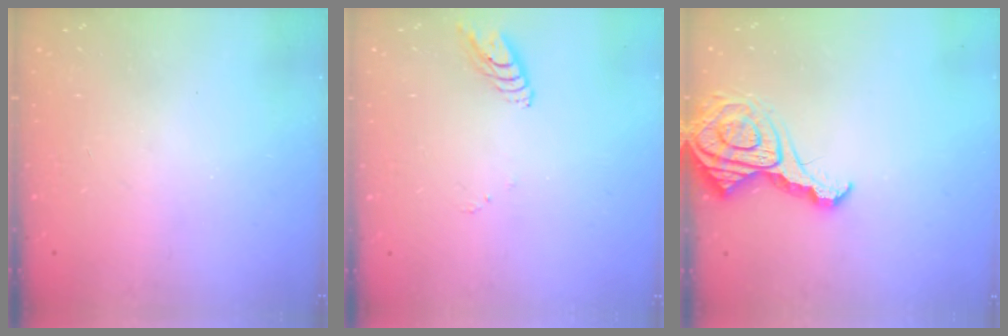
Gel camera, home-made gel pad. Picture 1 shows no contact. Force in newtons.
{"total": 6.0, "press": 6.0, "slide": 0.7}
{"total": 13.5, "press": 13.4, "slide": 1.4}